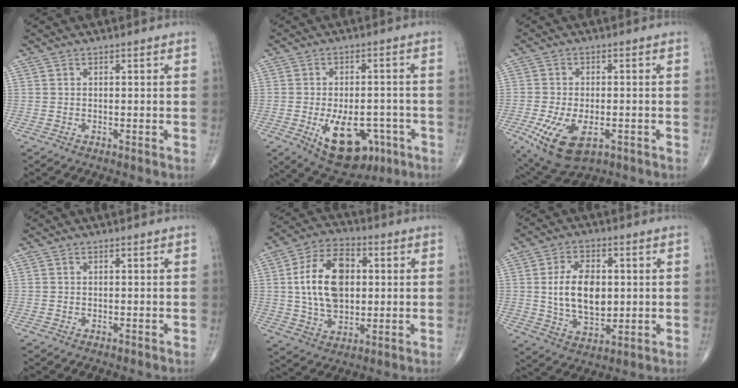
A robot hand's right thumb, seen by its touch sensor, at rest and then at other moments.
{"total": 14.0, "force": [-5.5, 7.7, 10.3], "torque": [-0.130, 0.014, -0.067]}
{"total": 11.2, "force": [-4.4, 5.8, 8.5], "torque": [-0.161, -0.002, -0.063]}
{"total": 0.0}
{"total": 15.6, "force": [1.8, 9.9, 11.9], "torque": [-0.188, 0.008, 0.028]}
{"total": 12.0, "force": [0.9, 7.3, 9.5], "torque": [-0.148, -0.009, 0.023]}